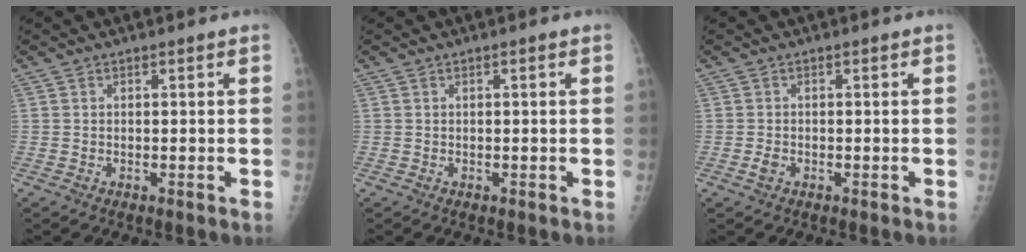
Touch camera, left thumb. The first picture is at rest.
{"total": 0.6, "force": [0.2, 0.1, 0.5], "torque": [-0.011, 0.001, 0.002]}
{"total": 1.2, "force": [-0.4, 0.8, 0.8], "torque": [-0.016, -0.001, -0.008]}